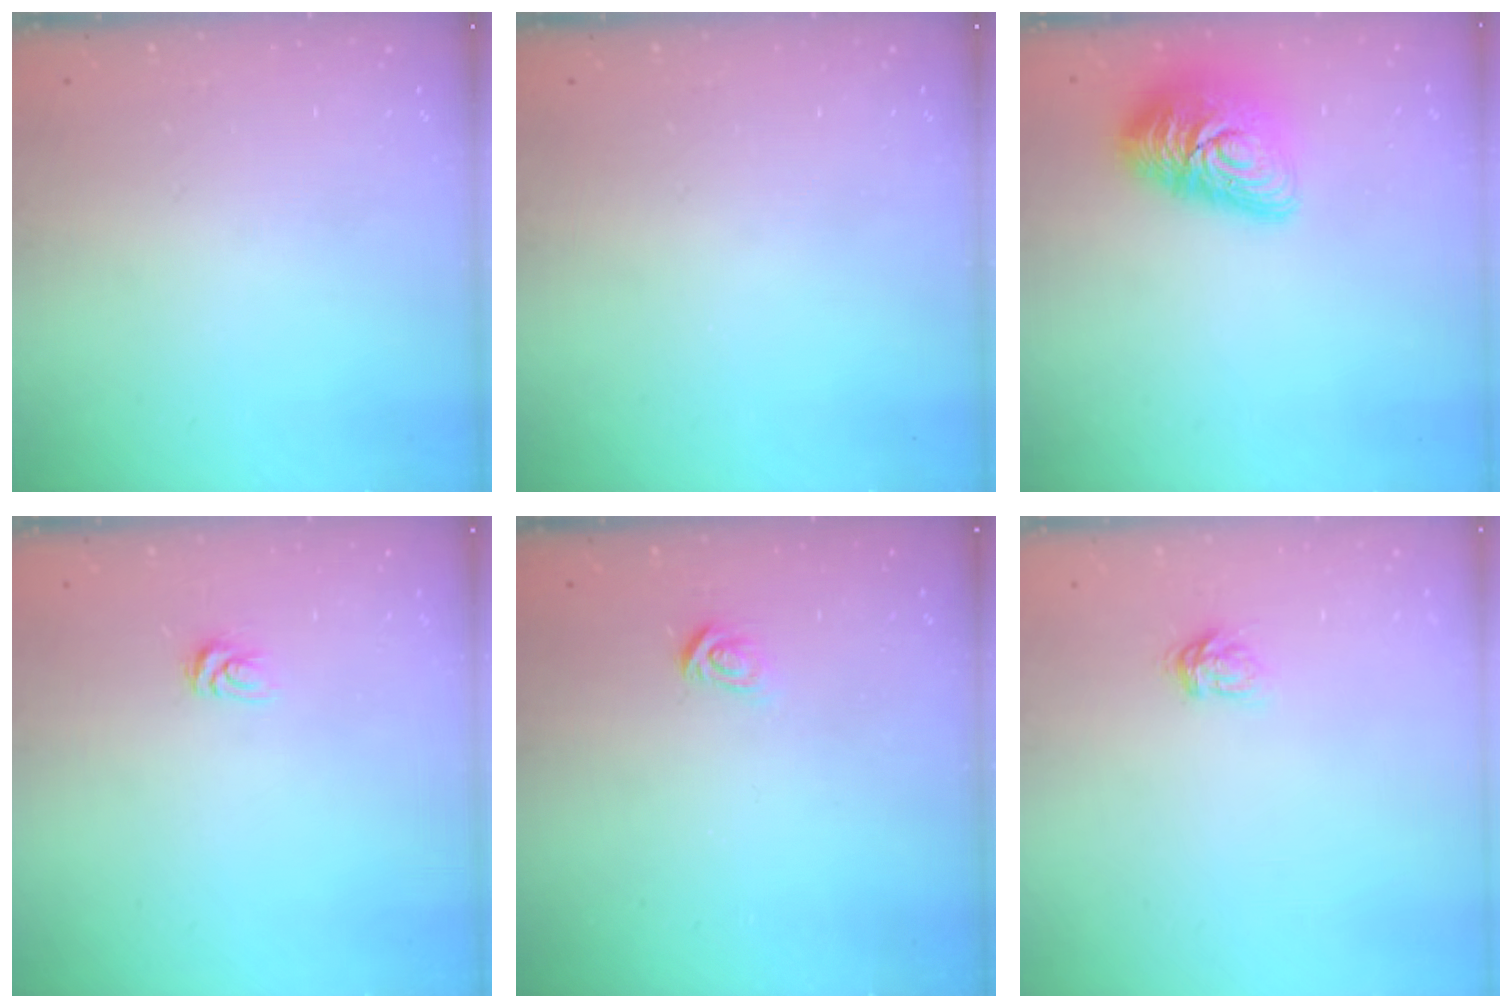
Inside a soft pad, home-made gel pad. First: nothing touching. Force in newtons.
{"total": 0.0}
{"total": 14.9, "press": 14.9, "slide": 1.0}
{"total": 3.8, "press": 3.8, "slide": 0.2}
{"total": 3.2, "press": 3.2, "slide": 0.2}
{"total": 4.5, "press": 4.5, "slide": 0.6}